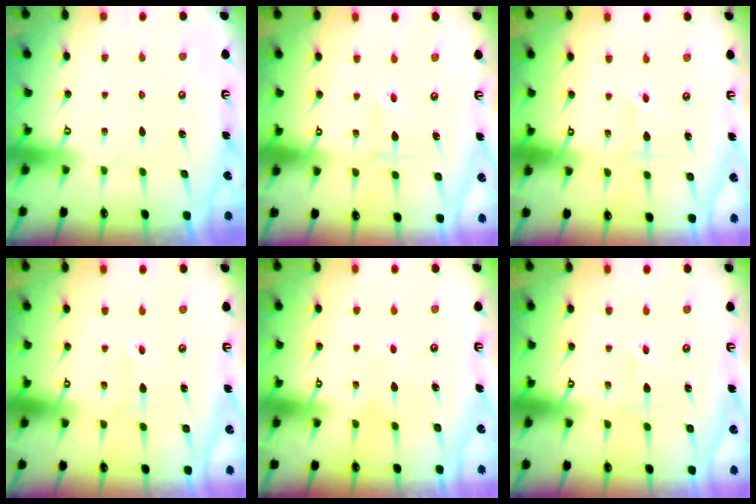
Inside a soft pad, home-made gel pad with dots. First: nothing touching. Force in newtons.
{"total": 2.7, "press": 2.6, "slide": 0.3}
{"total": 1.9, "press": 1.9, "slide": 0.3}
{"total": 1.2, "press": 1.2, "slide": 0.2}
{"total": 4.9, "press": 4.9, "slide": 0.4}
{"total": 1.9, "press": 1.9, "slide": 0.2}